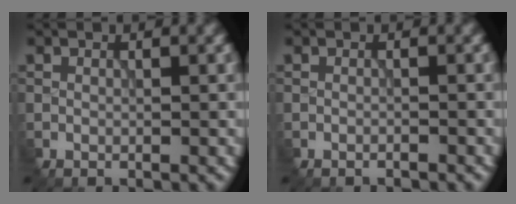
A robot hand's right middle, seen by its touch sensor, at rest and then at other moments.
{"total": 0.6, "force": [-0.5, 0.1, 0.1], "torque": [0.001, -0.001, -0.014]}